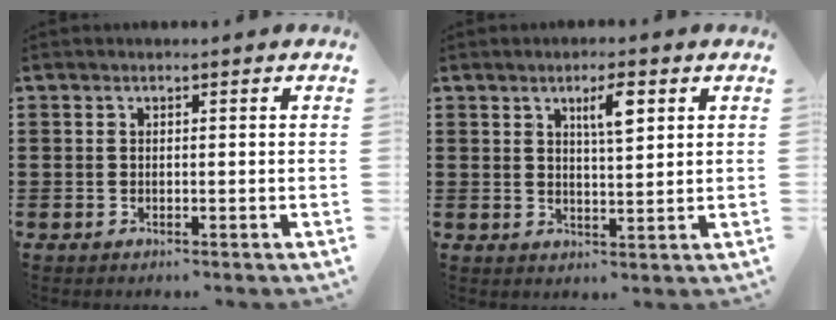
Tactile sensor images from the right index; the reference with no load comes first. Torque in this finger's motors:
{"motor_torque": [0.06, -0.04, 0.43, 0.07]}